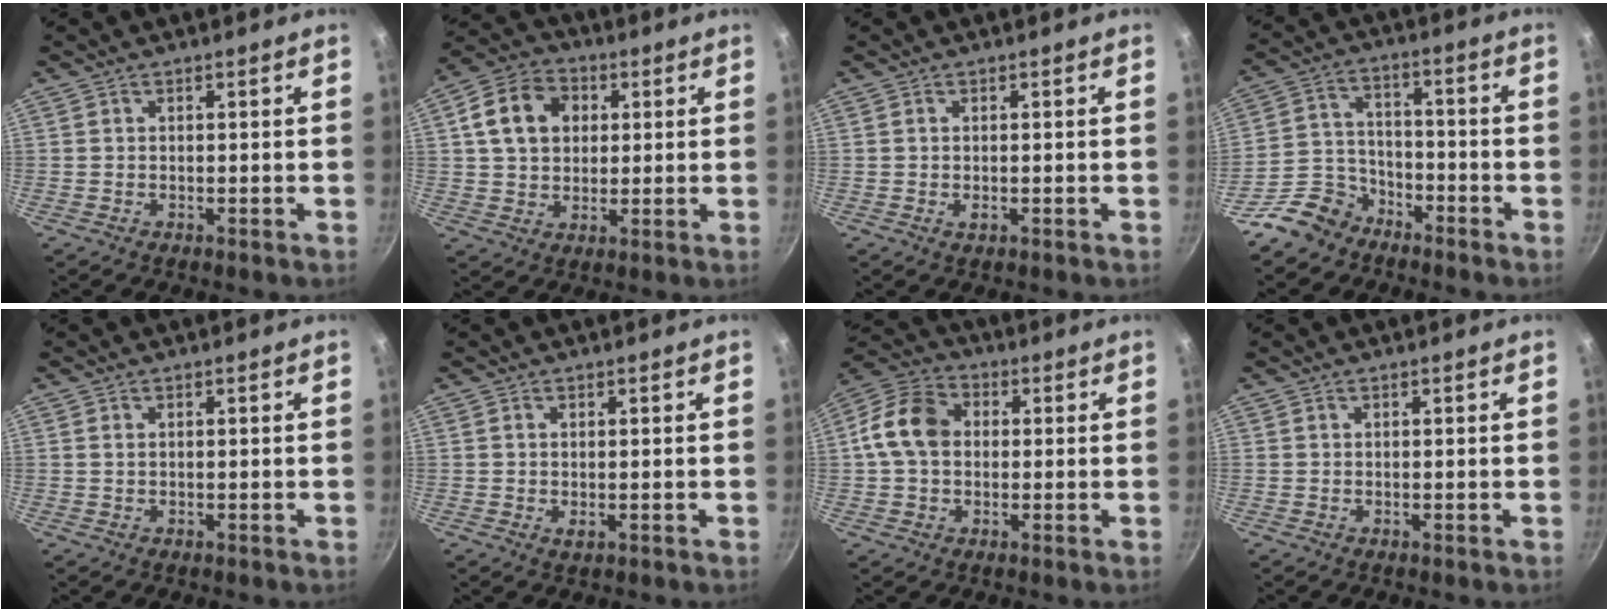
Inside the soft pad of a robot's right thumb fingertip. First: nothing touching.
{"total": 11.9, "force": [2.9, 9.3, 6.8], "torque": [-0.102, 0.011, 0.037]}
{"total": 0.9, "force": [-0.1, 0.4, 0.8], "torque": [-0.014, -0.003, 0.000]}
{"total": 9.3, "force": [-6.9, 5.8, 2.3], "torque": [-0.024, 0.062, -0.134]}
{"total": 0.6, "force": [0.2, 0.3, 0.4], "torque": [-0.009, 0.001, 0.002]}
{"total": 1.0, "force": [0.1, 0.5, 0.9], "torque": [-0.016, -0.005, 0.003]}
{"total": 11.0, "force": [0.7, 8.5, 6.9], "torque": [-0.101, 0.023, -0.006]}
{"total": 0.0}